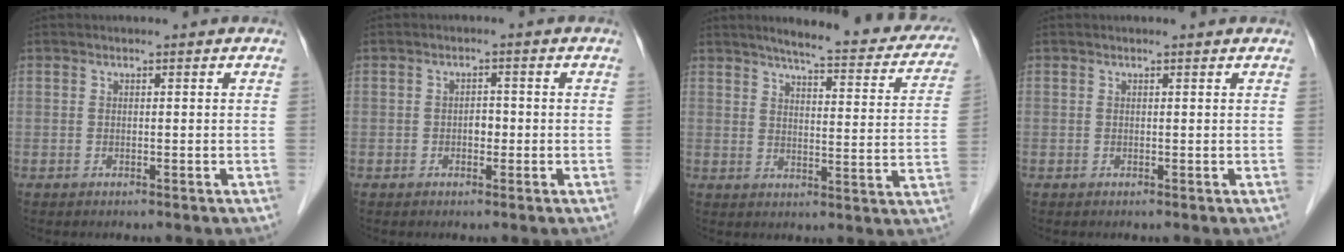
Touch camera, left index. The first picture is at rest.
{"total": 1.7, "force": [-0.4, 1.1, 1.2], "torque": [-0.015, 0.005, -0.007]}
{"total": 20.5, "force": [17.5, 3.7, 10.0], "torque": [-0.113, -0.017, 0.200]}
{"total": 1.1, "force": [1.0, 0.1, 0.3], "torque": [-0.016, 0.010, 0.009]}